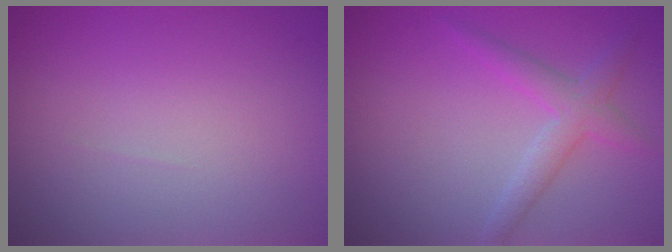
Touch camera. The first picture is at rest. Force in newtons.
{"total": 2.6, "press": 2.6, "slide": 0.1}